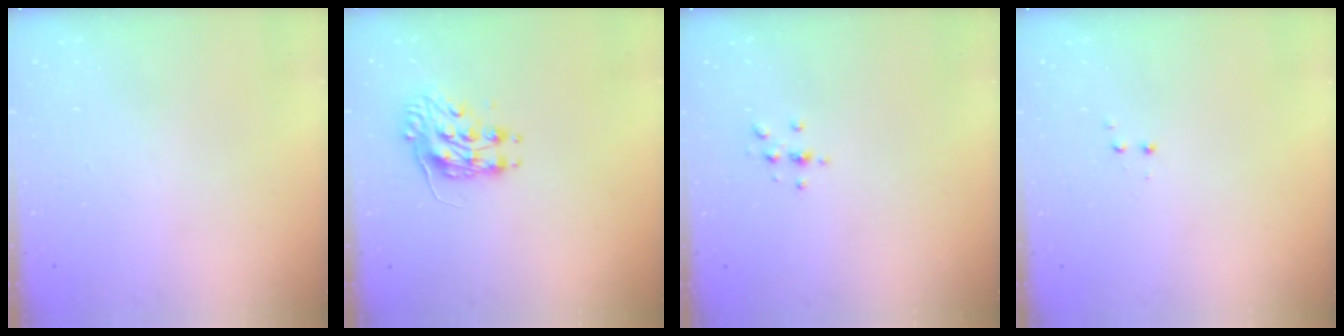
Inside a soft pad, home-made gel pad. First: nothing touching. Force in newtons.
{"total": 8.2, "press": 8.2, "slide": 0.3}
{"total": 2.3, "press": 2.3, "slide": 0.2}
{"total": 1.2, "press": 1.1, "slide": 0.5}